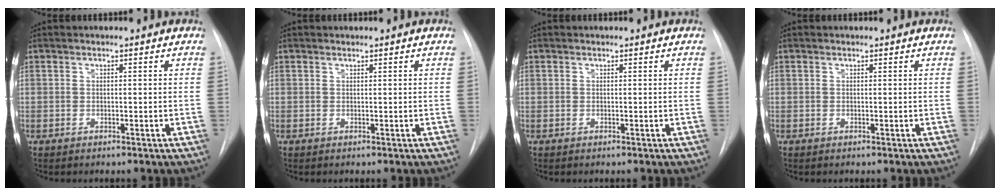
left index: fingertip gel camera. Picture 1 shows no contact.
{"total": 0.0}
{"total": 0.0}
{"total": 0.0}